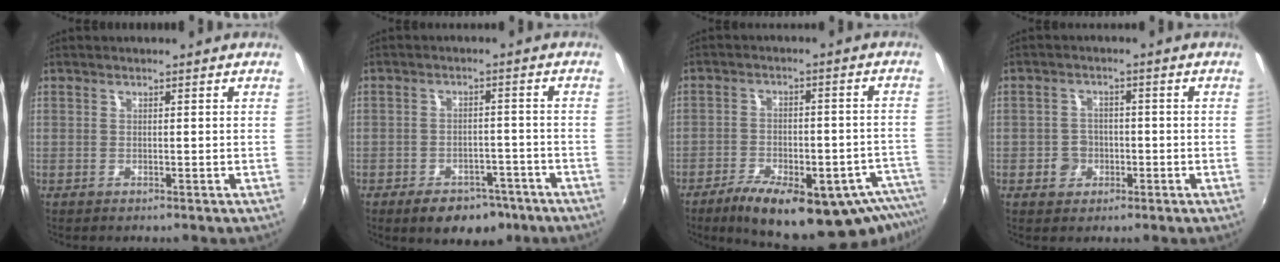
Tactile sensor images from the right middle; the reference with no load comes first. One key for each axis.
{"total": 8.9, "fx": -5.9, "fy": 5.3, "fz": 3.9, "tx": -0.083, "ty": 0.008, "tz": -0.071}
{"total": 21.1, "fx": -14.5, "fy": 7.6, "fz": 13.4, "tx": -0.221, "ty": -0.032, "tz": -0.194}
{"total": 3.9, "fx": -1.4, "fy": 3.5, "fz": 0.7, "tx": -0.018, "ty": 0.008, "tz": -0.022}